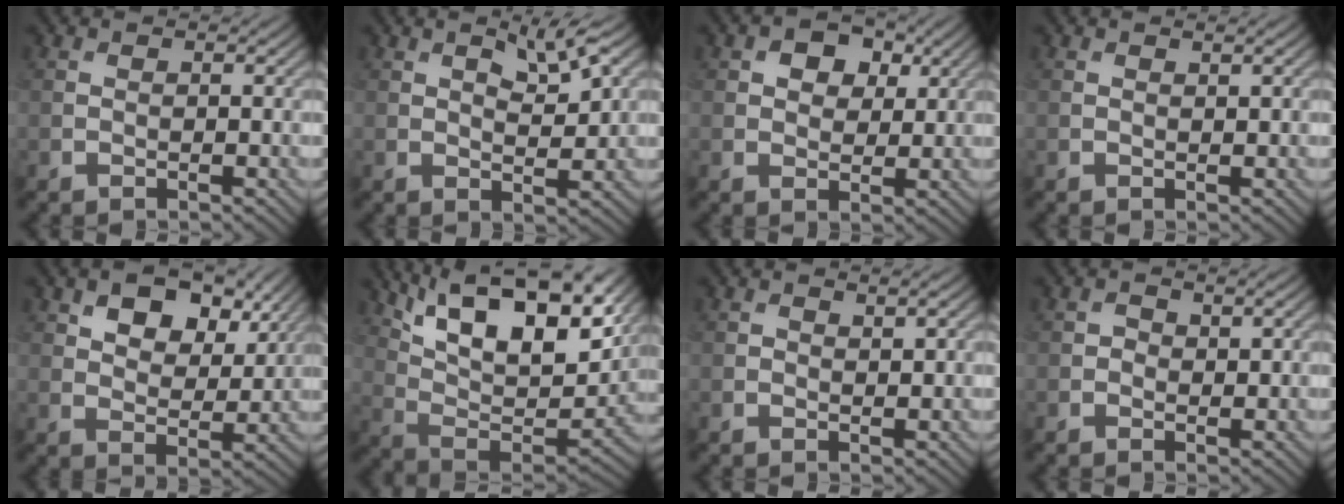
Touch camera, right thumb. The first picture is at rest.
{"total": 4.5, "force": [2.2, 1.3, 3.7], "torque": [-0.070, -0.004, 0.039]}
{"total": 4.5, "force": [1.9, 3.1, 2.6], "torque": [-0.039, 0.001, 0.025]}
{"total": 0.6, "force": [0.4, 0.1, 0.5], "torque": [-0.007, 0.002, 0.006]}
{"total": 9.1, "force": [5.1, 5.1, 5.5], "torque": [-0.090, -0.010, 0.084]}
{"total": 18.1, "force": [10.6, 6.9, 13.0], "torque": [-0.248, 0.010, 0.171]}
{"total": 1.3, "force": [0.6, 0.6, 1.0], "torque": [-0.018, -0.001, 0.012]}
{"total": 1.4, "force": [0.2, 1.0, 0.9], "torque": [-0.015, -0.002, 0.002]}